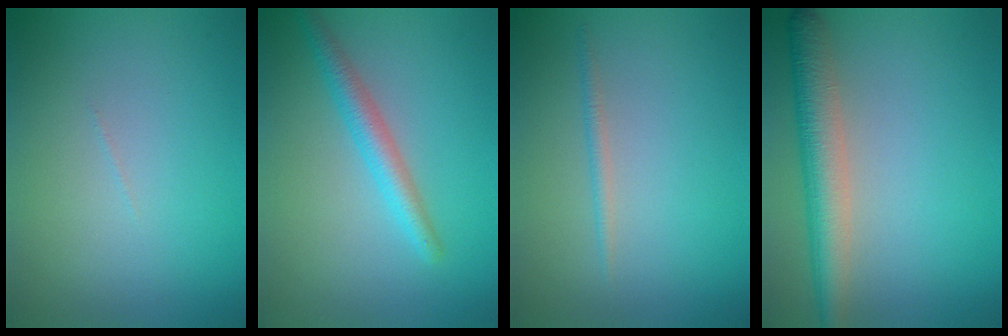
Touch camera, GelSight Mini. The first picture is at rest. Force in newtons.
{"total": 2.7, "press": 2.7, "slide": 0.1}
{"total": 0.9, "press": 0.9, "slide": 0.0}
{"total": 4.9, "press": 4.9, "slide": 0.3}